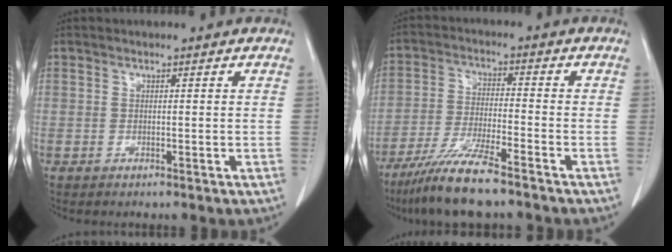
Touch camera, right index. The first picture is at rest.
{"total": 9.3, "force": [-7.2, 0.4, 5.8], "torque": [-0.116, -0.028, -0.136]}